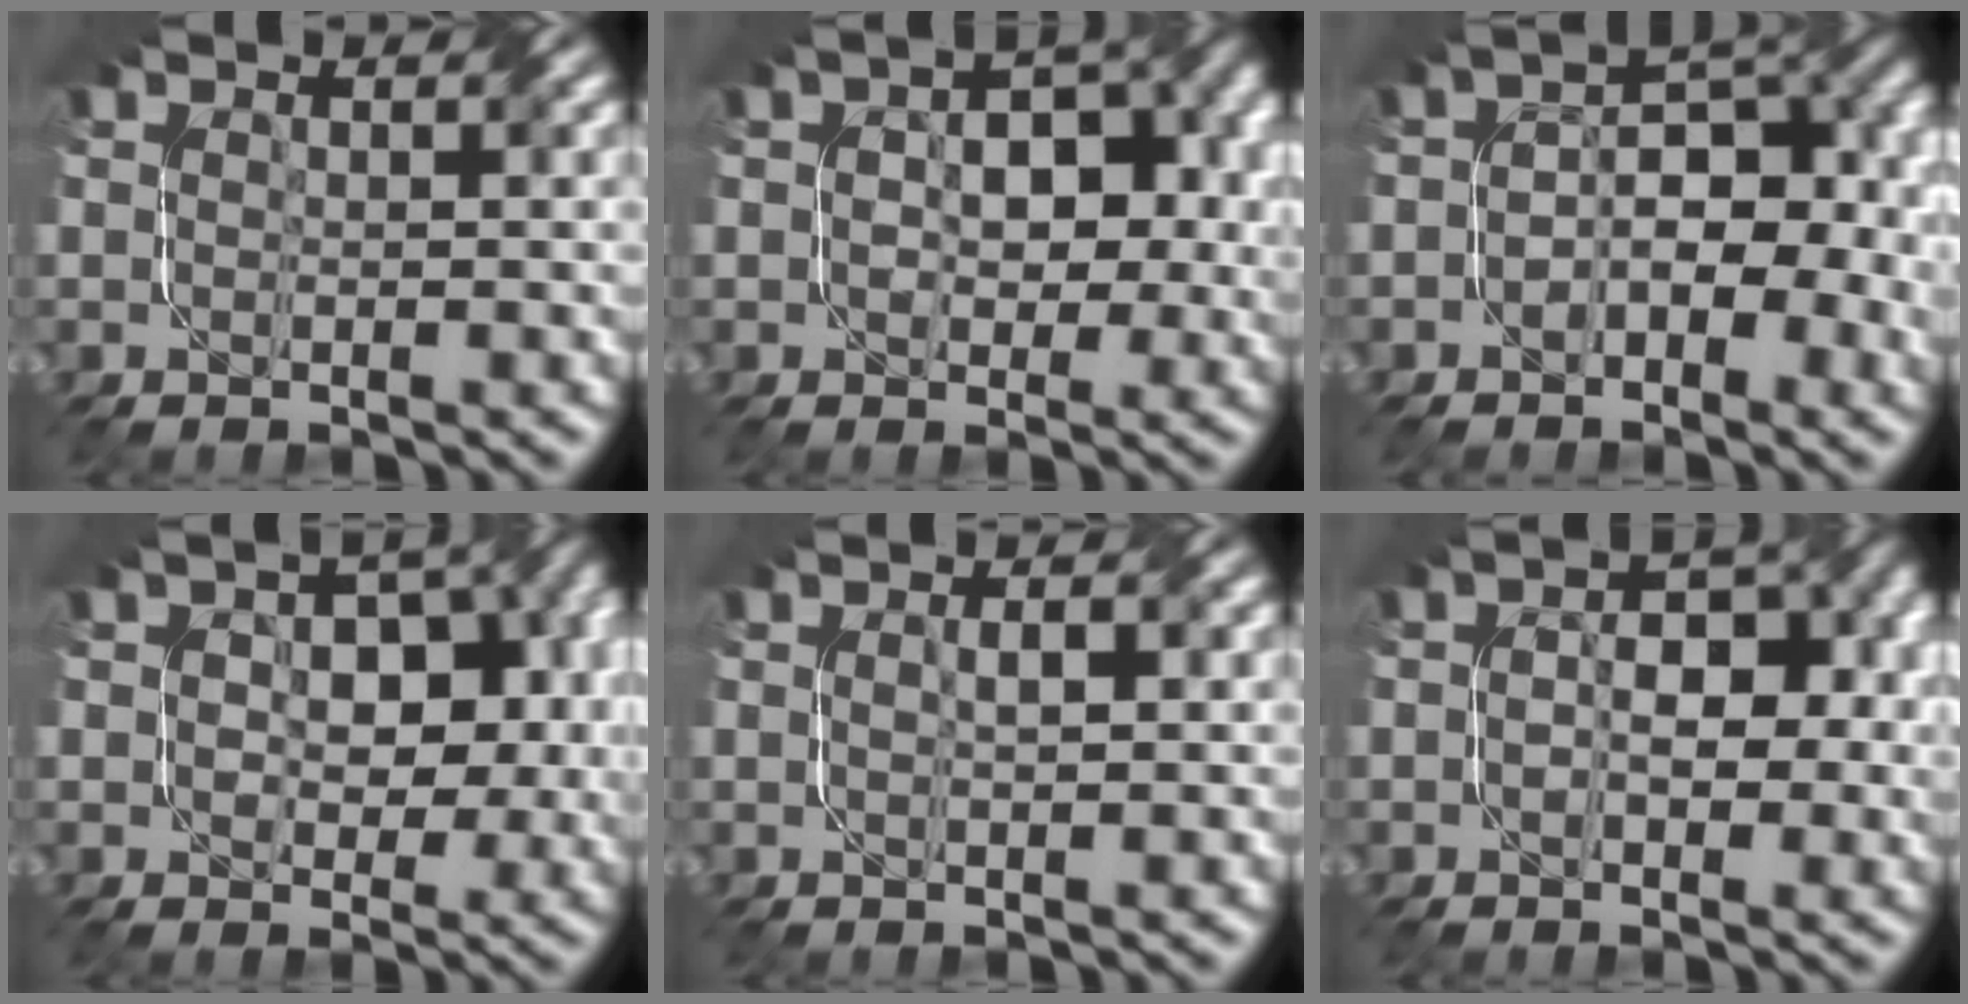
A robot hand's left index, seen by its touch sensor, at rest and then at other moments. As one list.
[{"total": 6.2, "force": [-0.4, 3.9, 4.8], "torque": [-0.051, 0.017, -0.007]}, {"total": 7.8, "force": [-1.7, 4.3, 6.3], "torque": [-0.080, 0.012, -0.036]}, {"total": 7.8, "force": [0.4, 4.9, 6.0], "torque": [-0.073, 0.006, 0.009]}, {"total": 0.9, "force": [0.1, -0.3, 0.8], "torque": [-0.017, 0.005, 0.003]}, {"total": 5.2, "force": [-0.5, 3.1, 4.2], "torque": [-0.050, 0.007, -0.011]}]